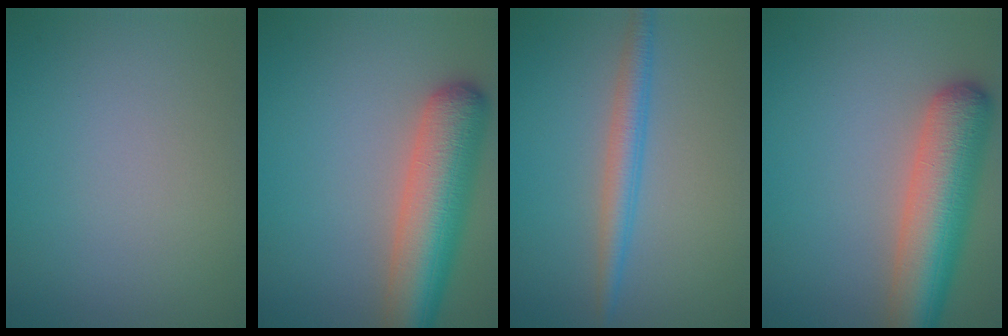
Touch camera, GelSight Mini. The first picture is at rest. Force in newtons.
{"total": 7.7, "press": 7.7, "slide": 0.4}
{"total": 2.7, "press": 2.7, "slide": 0.0}
{"total": 7.7, "press": 7.7, "slide": 0.4}